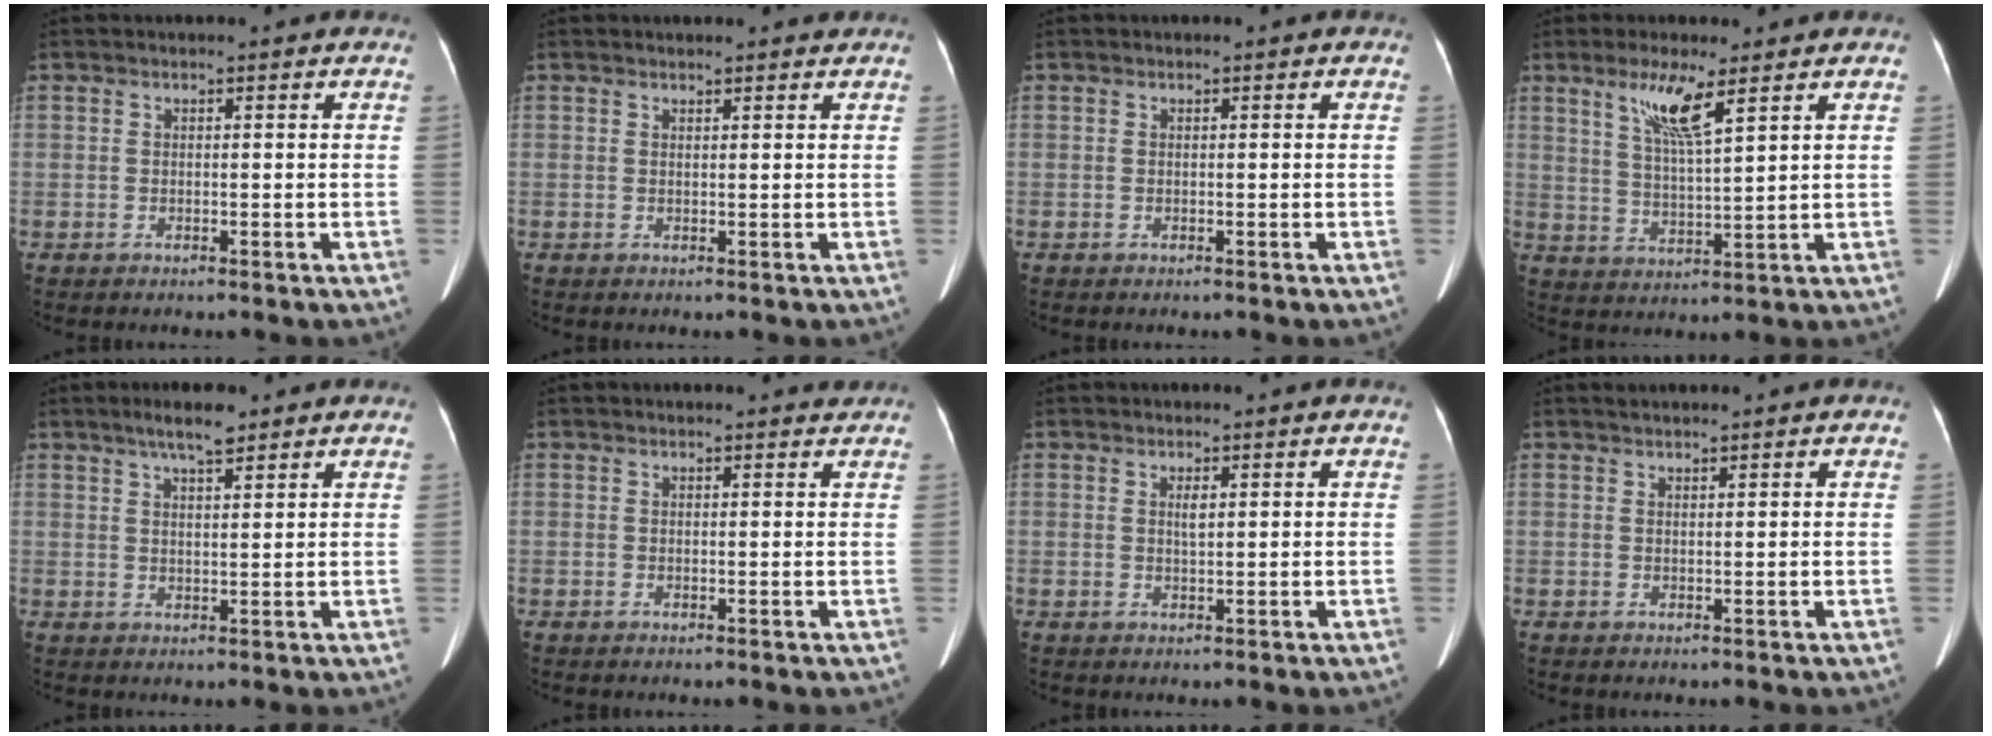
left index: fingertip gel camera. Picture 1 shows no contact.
{"total": 2.2, "force": [2.1, 0.4, 0.6], "torque": [-0.013, 0.013, 0.025]}
{"total": 0.0}
{"total": 6.8, "force": [4.0, 0.3, 5.5], "torque": [-0.113, -0.004, 0.080]}
{"total": 4.6, "force": [3.3, 0.8, 3.0], "torque": [-0.054, 0.008, 0.055]}
{"total": 1.3, "force": [1.3, 0.3, 0.0], "torque": [-0.008, 0.000, 0.010]}
{"total": 1.2, "force": [0.5, 0.4, 1.0], "torque": [-0.020, 0.003, 0.009]}
{"total": 1.3, "force": [1.2, 0.0, 0.6], "torque": [-0.010, 0.015, 0.024]}